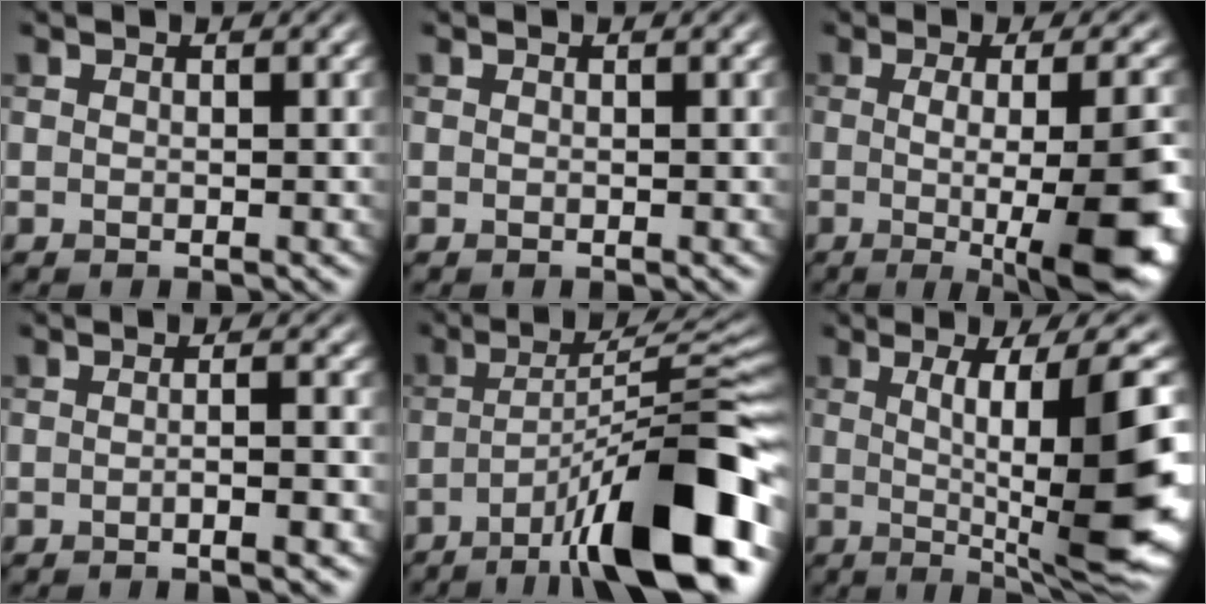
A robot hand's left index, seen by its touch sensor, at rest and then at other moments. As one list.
[{"total": 0.0}, {"total": 10.9, "force": [-1.9, 2.9, 10.3], "torque": [-0.123, -0.014, -0.020]}, {"total": 3.0, "force": [-0.8, 0.9, 2.8], "torque": [-0.022, 0.007, -0.018]}, {"total": 14.0, "force": [-7.4, 2.7, 11.6], "torque": [-0.173, 0.016, -0.121]}, {"total": 14.2, "force": [0.2, 3.0, 13.9], "torque": [-0.187, 0.003, 0.010]}]